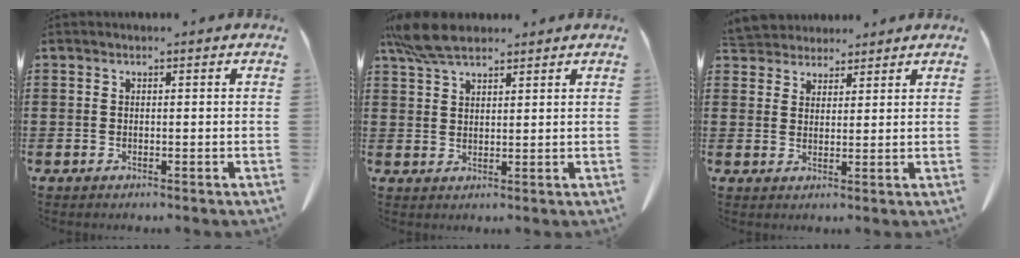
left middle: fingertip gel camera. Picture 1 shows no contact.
{"total": 6.7, "force": [5.3, 1.9, 3.6], "torque": [-0.085, -0.005, 0.100]}
{"total": 3.9, "force": [3.7, 1.3, 0.0], "torque": [-0.015, -0.009, 0.070]}